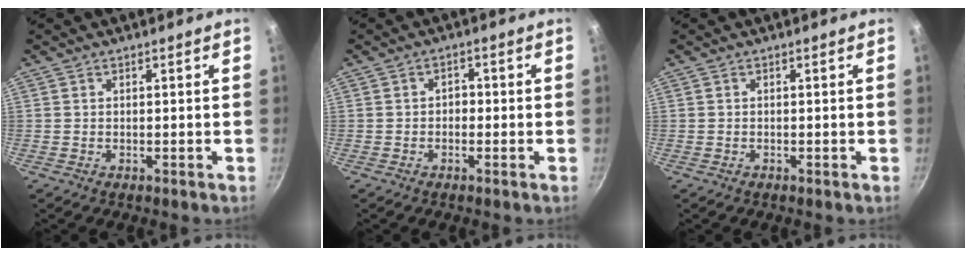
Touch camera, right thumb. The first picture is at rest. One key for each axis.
{"total": 1.9, "fx": -0.4, "fy": 1.5, "fz": 1.2, "tx": 0.000, "ty": 0.008, "tz": -0.014}
{"total": 0.0}